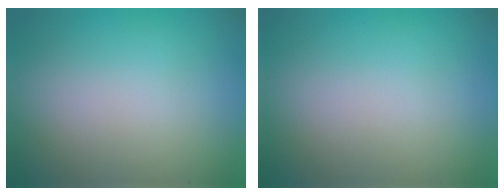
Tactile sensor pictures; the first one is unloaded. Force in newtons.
{"total": 0.0}